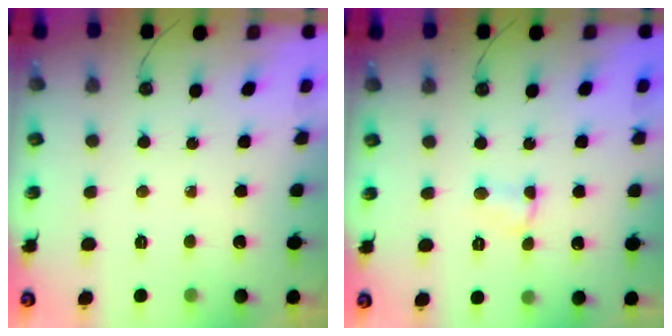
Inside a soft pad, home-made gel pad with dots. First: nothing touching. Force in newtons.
{"total": 2.6, "press": 2.6, "slide": 0.4}